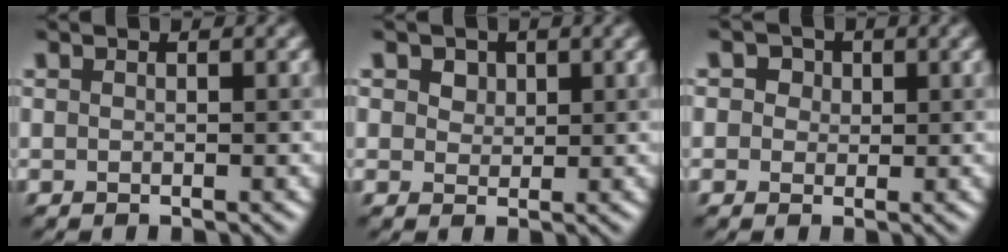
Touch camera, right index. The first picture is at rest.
{"total": 2.6, "force": [1.4, 1.8, 1.2], "torque": [-0.025, 0.010, 0.012]}
{"total": 2.9, "force": [1.3, 2.2, 1.4], "torque": [-0.015, 0.015, 0.000]}